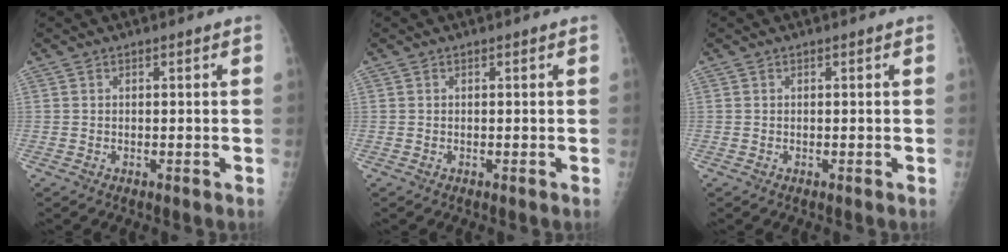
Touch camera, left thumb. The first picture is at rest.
{"total": 0.0}
{"total": 0.0}